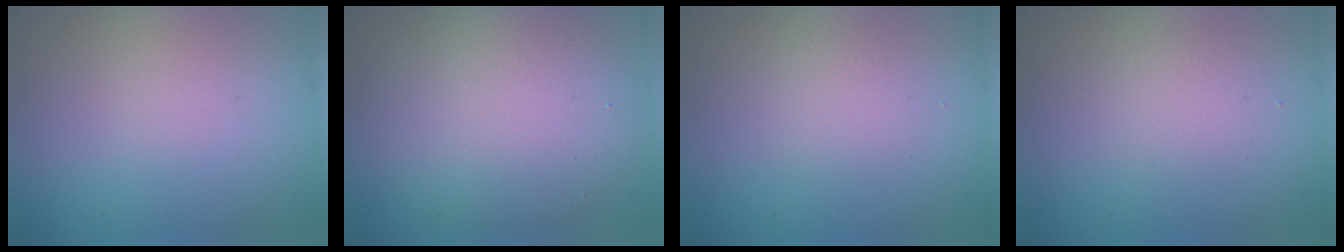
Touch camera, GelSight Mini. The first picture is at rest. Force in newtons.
{"total": 7.7, "press": 7.7, "slide": 0.8}
{"total": 1.3, "press": 1.3, "slide": 0.1}
{"total": 1.4, "press": 1.4, "slide": 0.0}